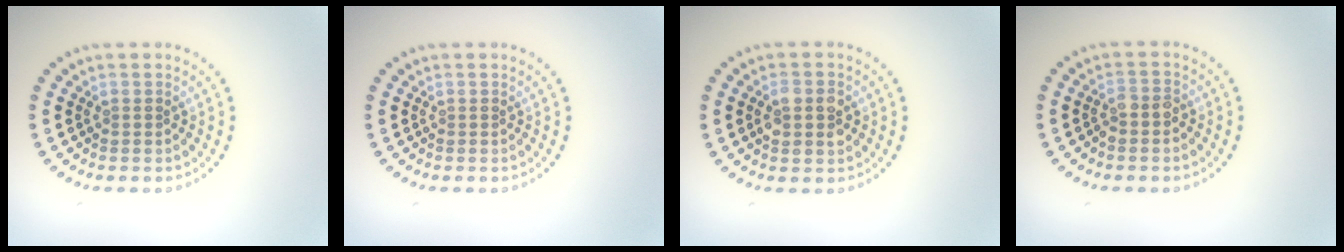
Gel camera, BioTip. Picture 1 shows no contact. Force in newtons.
{"total": 0.0}
{"total": 2.9, "press": 2.9, "slide": 0.3}
{"total": 1.7, "press": 1.5, "slide": 0.8}